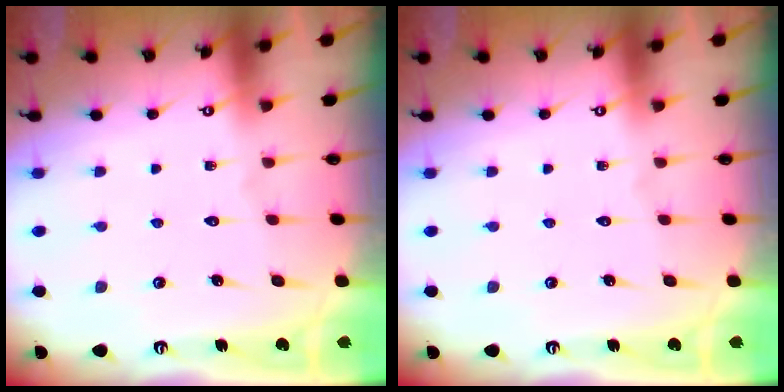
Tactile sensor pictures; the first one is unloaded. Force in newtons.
{"total": 0.0}